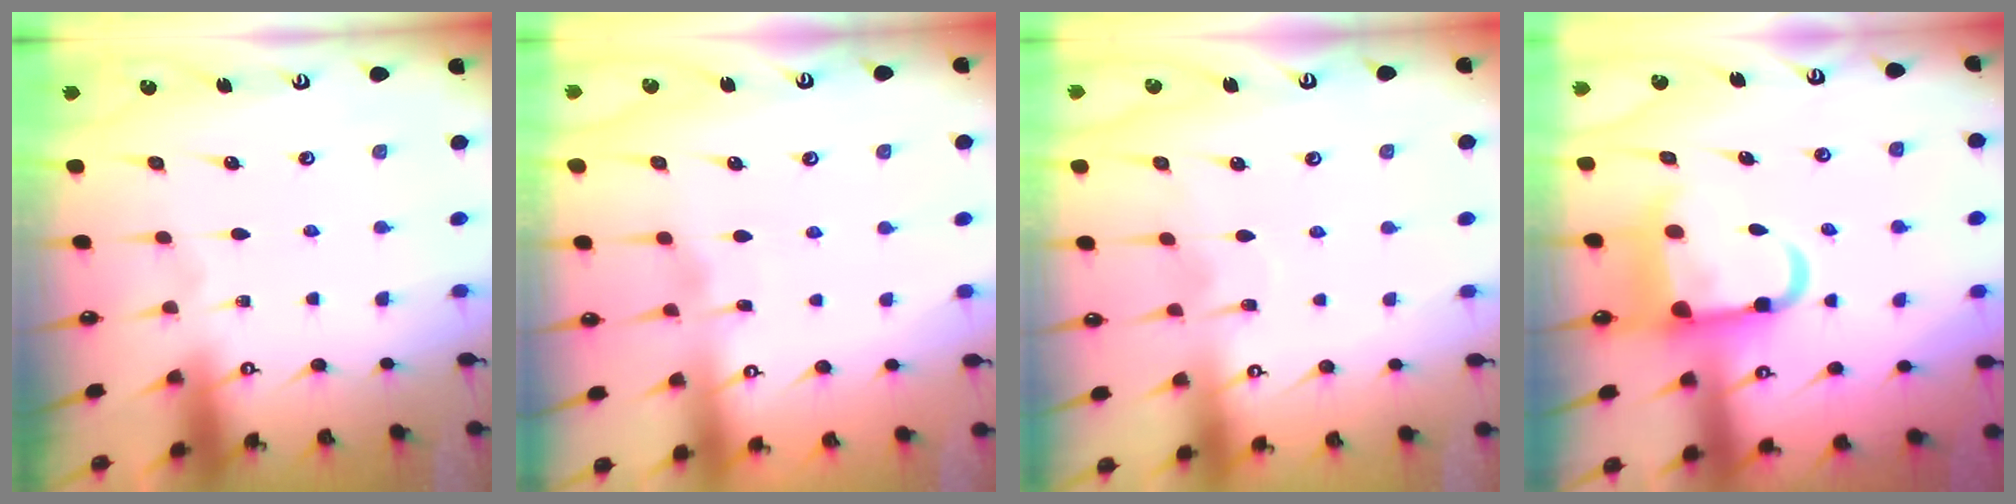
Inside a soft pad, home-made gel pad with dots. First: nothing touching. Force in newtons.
{"total": 3.4, "press": 3.4, "slide": 0.4}
{"total": 6.7, "press": 6.7, "slide": 0.1}
{"total": 12.4, "press": 12.3, "slide": 1.8}